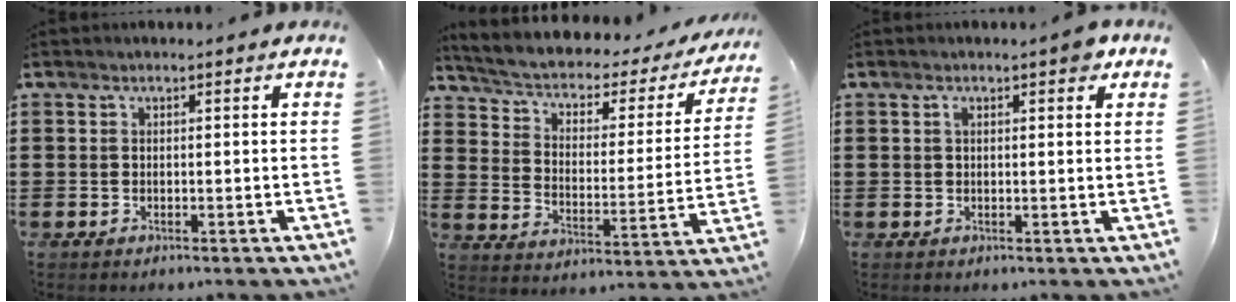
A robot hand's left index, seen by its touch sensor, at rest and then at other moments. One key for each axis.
{"total": 2.9, "fx": 1.3, "fy": 1.8, "fz": 1.9, "tx": -0.049, "ty": -0.015, "tz": 0.010}
{"total": 2.1, "fx": 1.0, "fy": 0.6, "fz": 1.8, "tx": -0.037, "ty": 0.005, "tz": 0.017}